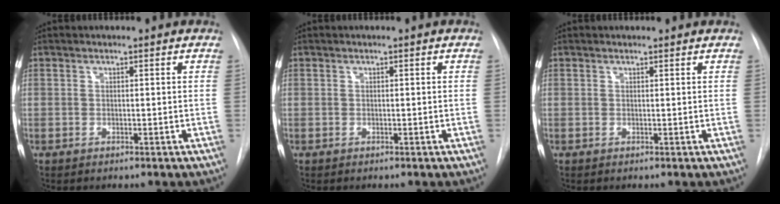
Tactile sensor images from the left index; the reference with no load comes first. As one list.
[{"total": 0.0}, {"total": 0.7, "force": [0.5, 0.4, 0.1], "torque": [-0.008, 0.005, 0.002]}]